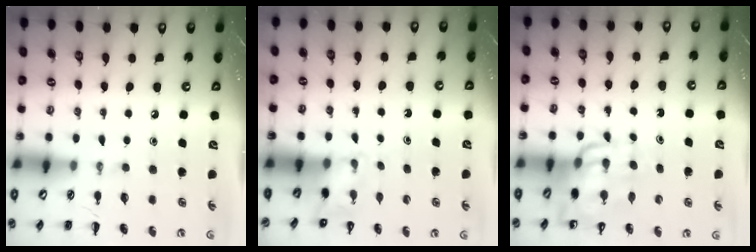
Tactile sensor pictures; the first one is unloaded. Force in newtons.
{"total": 3.0, "press": 2.8, "slide": 1.0}
{"total": 12.0, "press": 11.4, "slide": 3.8}